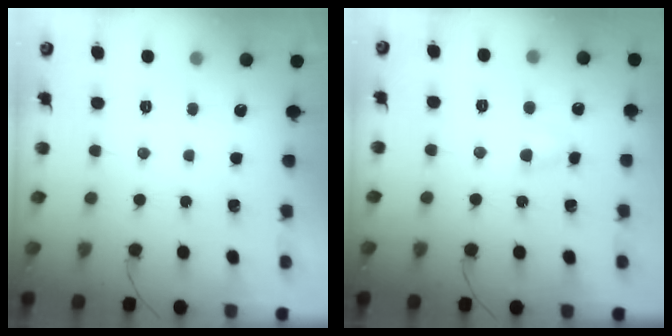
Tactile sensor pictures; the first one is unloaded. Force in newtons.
{"total": 3.8, "press": 3.5, "slide": 1.3}